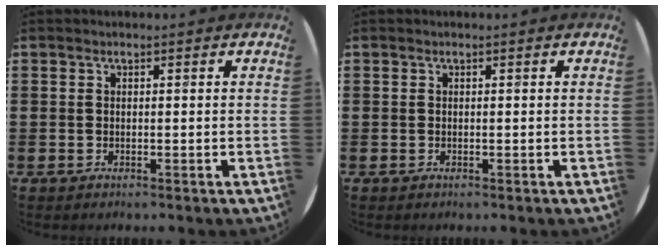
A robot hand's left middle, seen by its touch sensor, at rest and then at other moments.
{"total": 0.0}